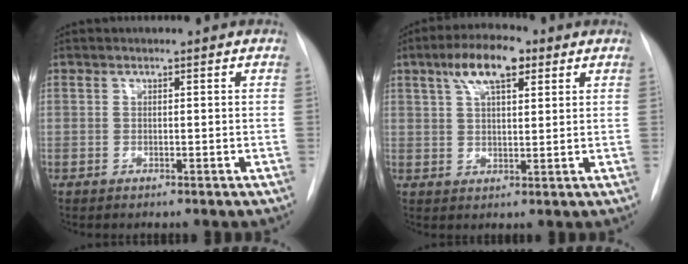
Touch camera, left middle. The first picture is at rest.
{"total": 8.2, "force": [4.3, 2.7, 6.4], "torque": [-0.120, 0.020, 0.075]}